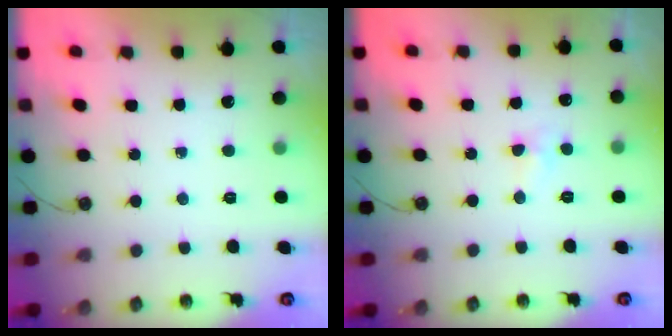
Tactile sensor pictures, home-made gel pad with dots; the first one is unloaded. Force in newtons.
{"total": 4.4, "press": 4.4, "slide": 0.7}